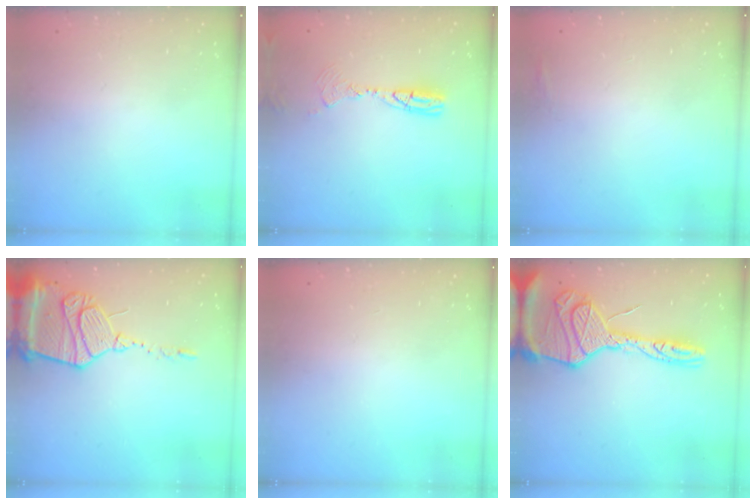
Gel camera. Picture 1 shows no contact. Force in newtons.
{"total": 9.2, "press": 9.0, "slide": 2.2}
{"total": 9.7, "press": 4.2, "slide": 8.8}
{"total": 17.8, "press": 17.7, "slide": 1.5}
{"total": 0.0}
{"total": 22.2, "press": 22.1, "slide": 2.0}